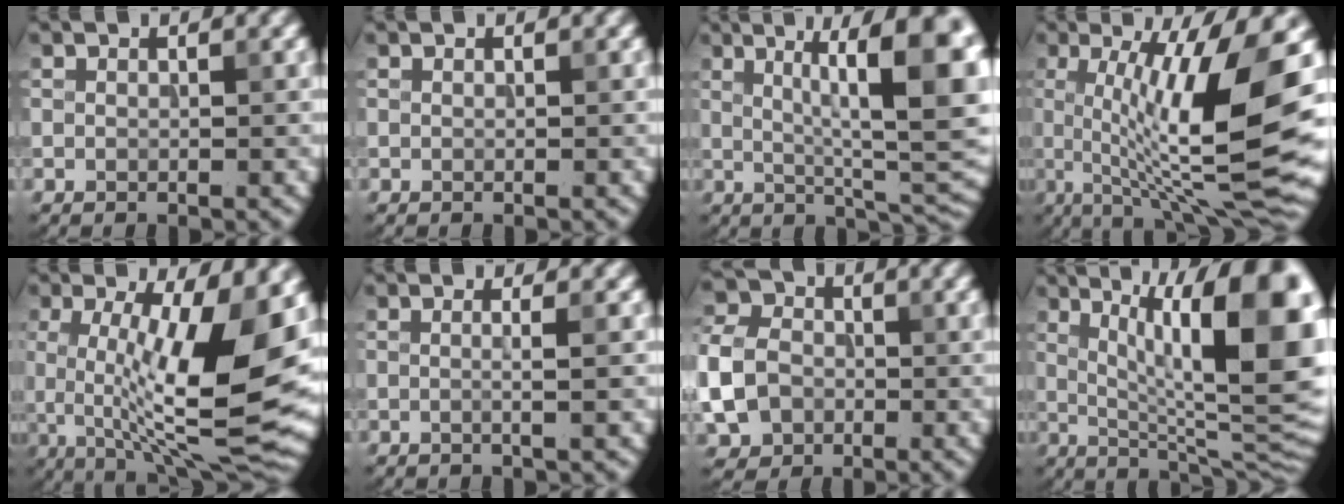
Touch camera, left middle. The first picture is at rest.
{"total": 0.0}
{"total": 12.3, "force": [2.8, 3.4, 11.4], "torque": [-0.153, 0.006, 0.043]}
{"total": 13.3, "force": [1.1, 3.1, 12.9], "torque": [-0.199, -0.004, 0.021]}
{"total": 13.0, "force": [0.9, 3.9, 12.4], "torque": [-0.198, -0.015, 0.017]}
{"total": 2.1, "force": [0.2, 0.9, 1.9], "torque": [-0.015, -0.004, -0.021]}
{"total": 6.7, "force": [-1.6, 5.4, 3.6], "torque": [-0.093, 0.000, -0.047]}
{"total": 15.6, "force": [3.7, 4.6, 14.5], "torque": [-0.180, 0.004, 0.059]}